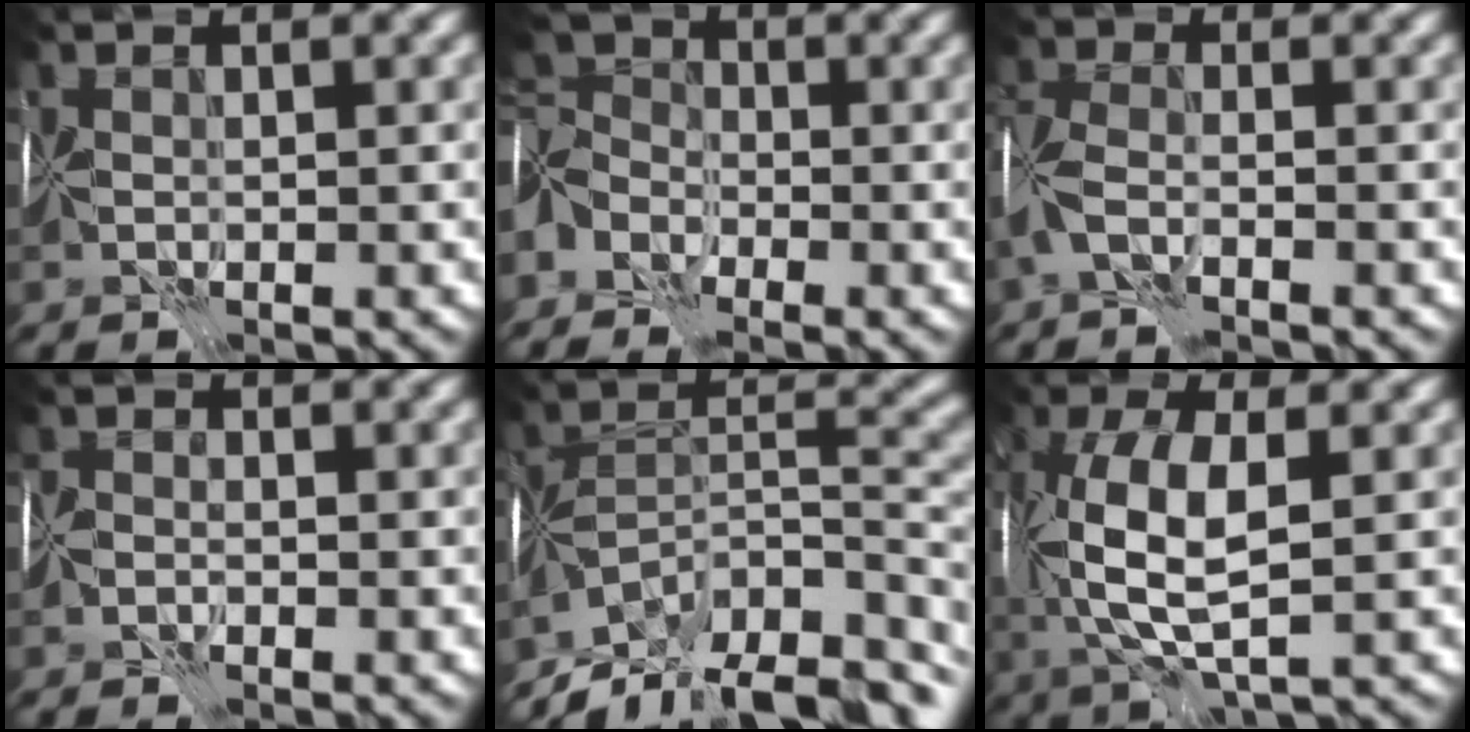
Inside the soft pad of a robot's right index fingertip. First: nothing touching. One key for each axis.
{"total": 5.0, "fx": -3.3, "fy": 3.1, "fz": 2.3, "tx": -0.043, "ty": 0.002, "tz": -0.082}
{"total": 3.5, "fx": -2.2, "fy": 1.2, "fz": 2.4, "tx": -0.052, "ty": 0.004, "tz": -0.055}
{"total": 1.2, "fx": -1.0, "fy": 0.6, "fz": 0.1, "tx": 0.005, "ty": 0.005, "tz": -0.026}
{"total": 13.4, "fx": -9.5, "fy": 5.7, "fz": 7.6, "tx": -0.149, "ty": 0.014, "tz": -0.144}
{"total": 8.1, "fx": 0.8, "fy": 3.4, "fz": 7.3, "tx": -0.163, "ty": 0.014, "tz": 0.015}